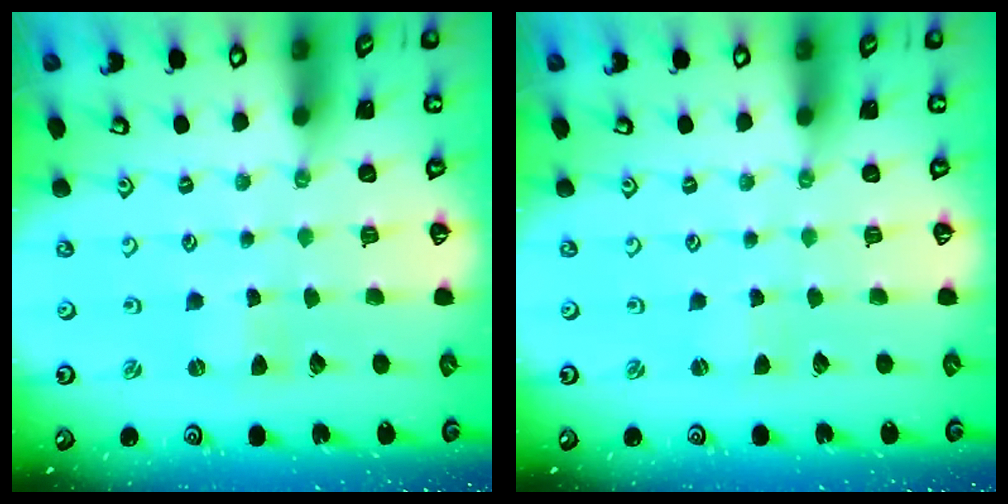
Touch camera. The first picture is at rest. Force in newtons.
{"total": 1.2, "press": 1.2, "slide": 0.2}